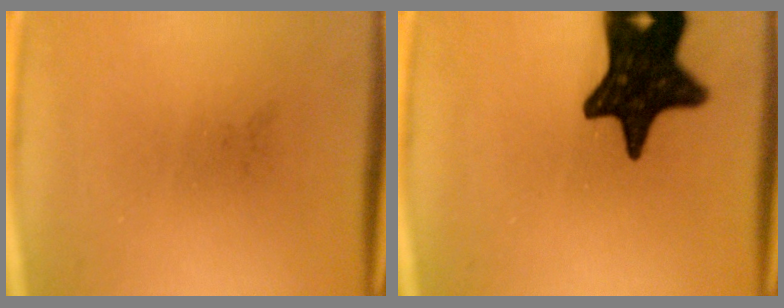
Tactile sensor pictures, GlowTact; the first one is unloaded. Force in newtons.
{"total": 18.2}